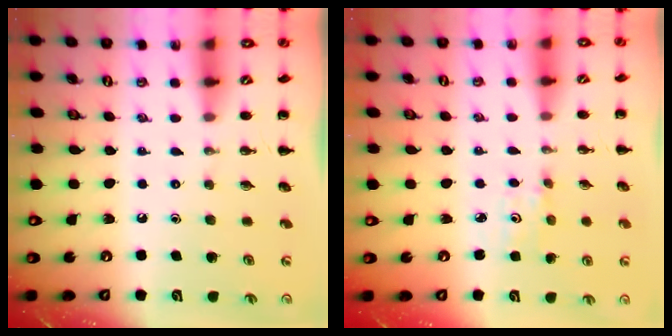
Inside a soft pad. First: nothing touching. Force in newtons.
{"total": 2.6, "press": 2.5, "slide": 0.8}